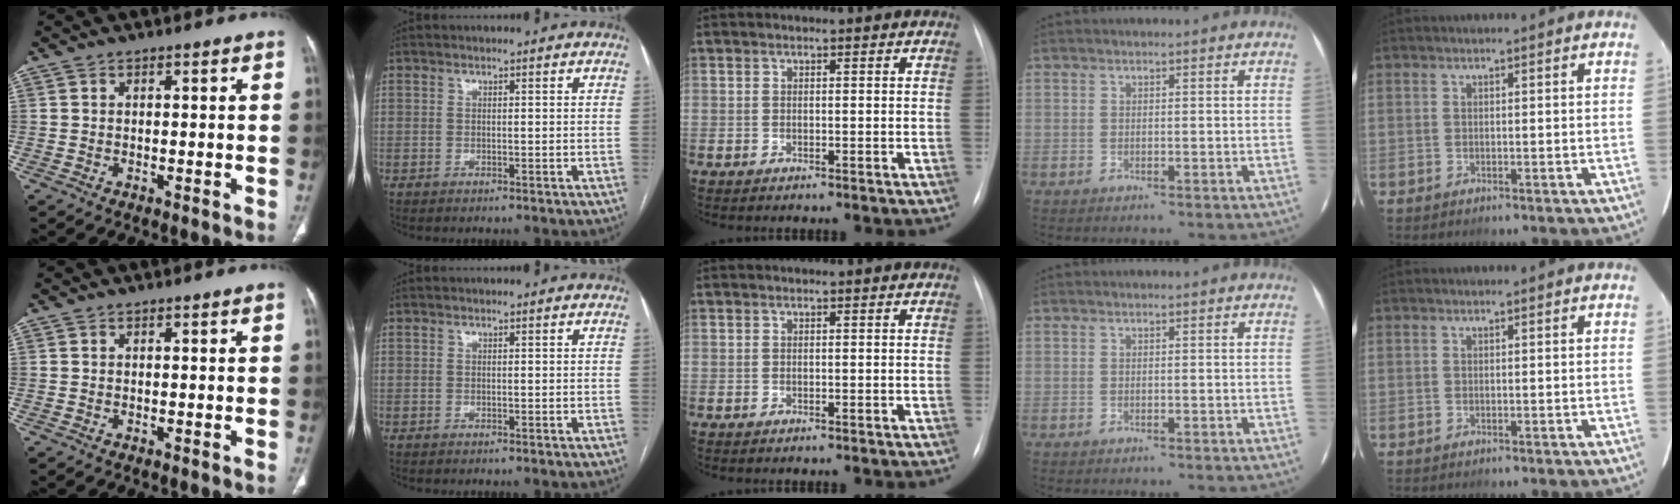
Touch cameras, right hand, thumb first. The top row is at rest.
{}